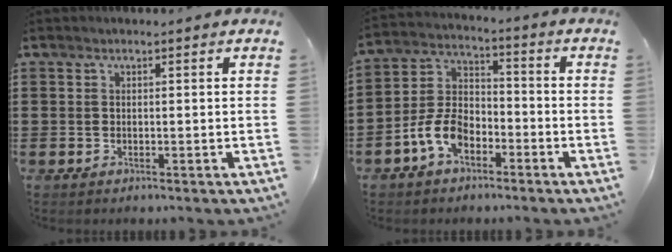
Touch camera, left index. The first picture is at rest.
{"total": 7.6, "force": [-4.1, 4.4, 4.6], "torque": [-0.122, 0.007, -0.084]}